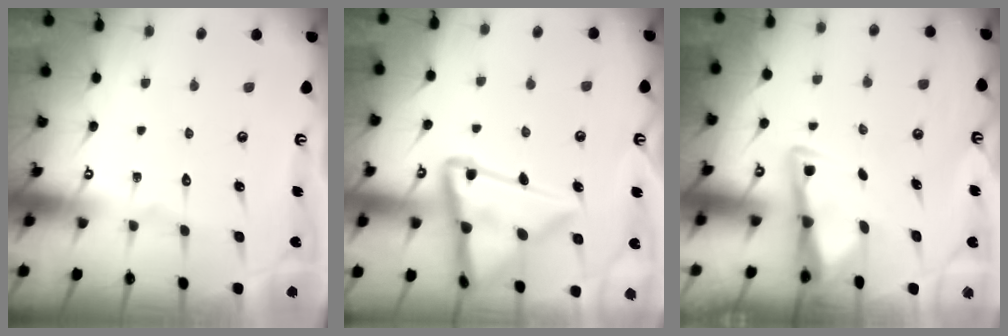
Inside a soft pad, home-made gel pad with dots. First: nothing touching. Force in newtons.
{"total": 16.8, "press": 16.8, "slide": 1.6}
{"total": 3.1, "press": 3.1, "slide": 0.4}